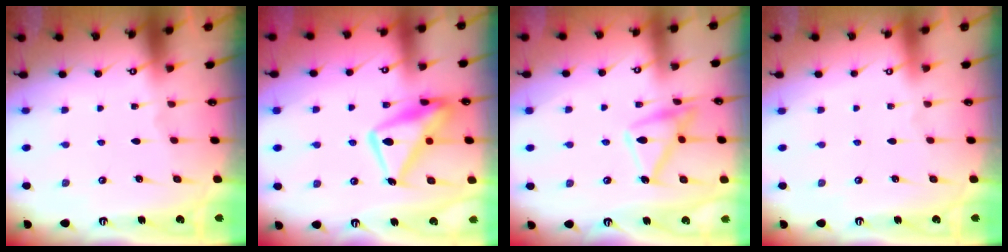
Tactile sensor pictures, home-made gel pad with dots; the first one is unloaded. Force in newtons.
{"total": 15.8, "press": 15.8, "slide": 1.5}
{"total": 14.3, "press": 14.3, "slide": 1.0}
{"total": 3.9, "press": 3.9, "slide": 0.1}